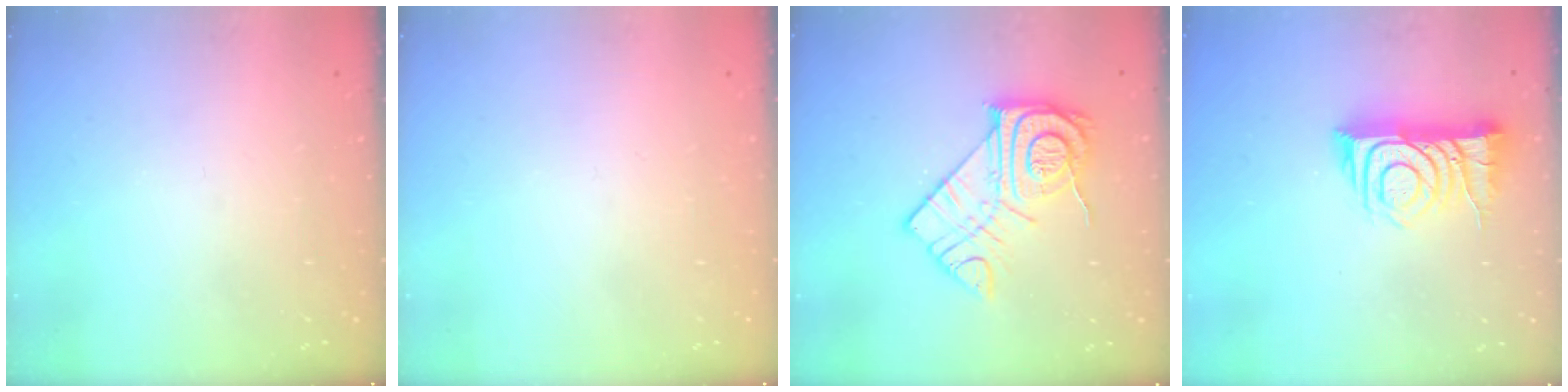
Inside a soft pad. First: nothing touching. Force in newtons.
{"total": 1.8, "press": 1.8, "slide": 0.1}
{"total": 14.9, "press": 14.8, "slide": 1.2}
{"total": 11.3, "press": 11.2, "slide": 1.4}